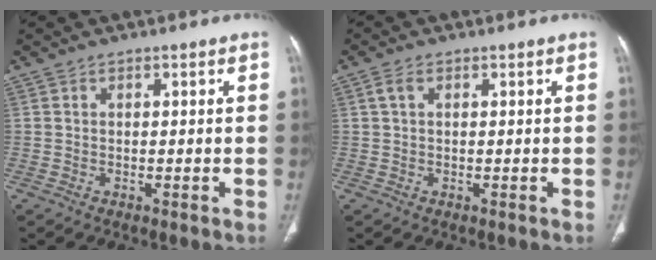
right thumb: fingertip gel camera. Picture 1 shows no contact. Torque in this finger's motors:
{"motor_torque": [-0.35, 0.16, 0.37, -0.19, 0.04]}